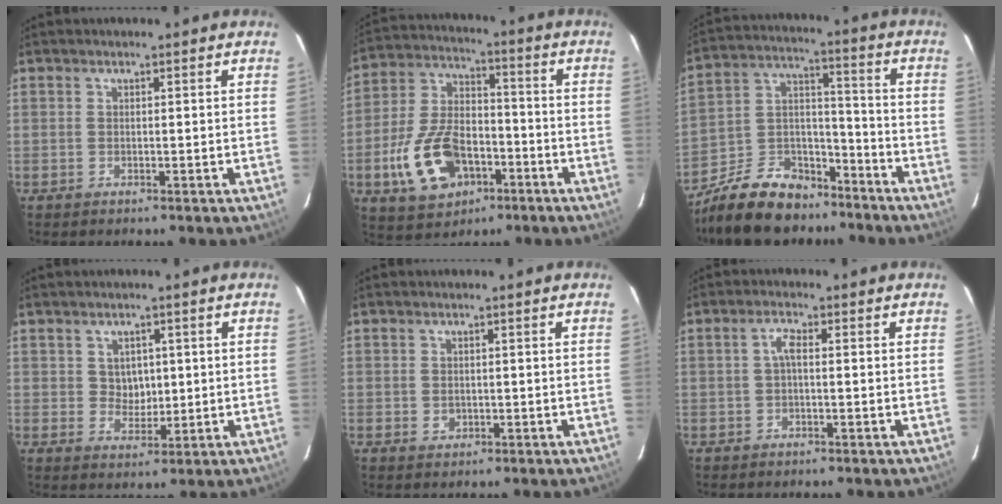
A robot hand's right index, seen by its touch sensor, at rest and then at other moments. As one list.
[{"total": 16.3, "force": [-6.4, 10.0, 11.2], "torque": [-0.248, 0.008, -0.100]}, {"total": 16.4, "force": [-12.0, 8.8, 7.1], "torque": [-0.161, 0.040, -0.191]}, {"total": 4.0, "force": [0.8, 3.6, 1.7], "torque": [-0.024, 0.006, 0.018]}, {"total": 1.6, "force": [-0.2, 1.4, 0.6], "torque": [-0.009, 0.002, -0.002]}, {"total": 2.1, "force": [-0.2, 0.6, 2.0], "torque": [-0.042, 0.008, -0.003]}]